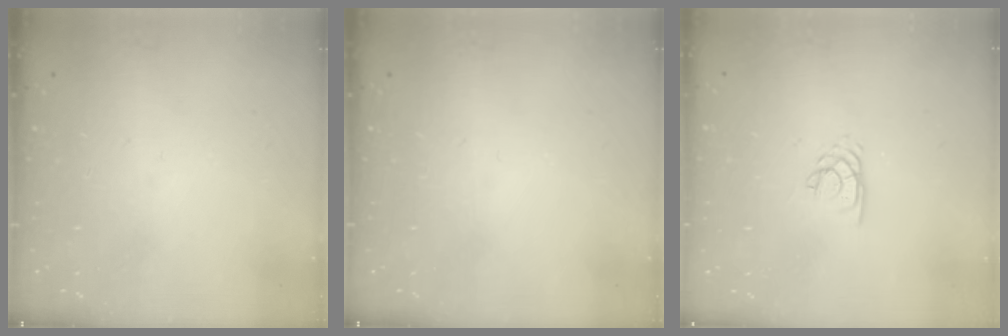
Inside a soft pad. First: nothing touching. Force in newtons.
{"total": 0.0}
{"total": 1.9, "press": 1.8, "slide": 0.3}